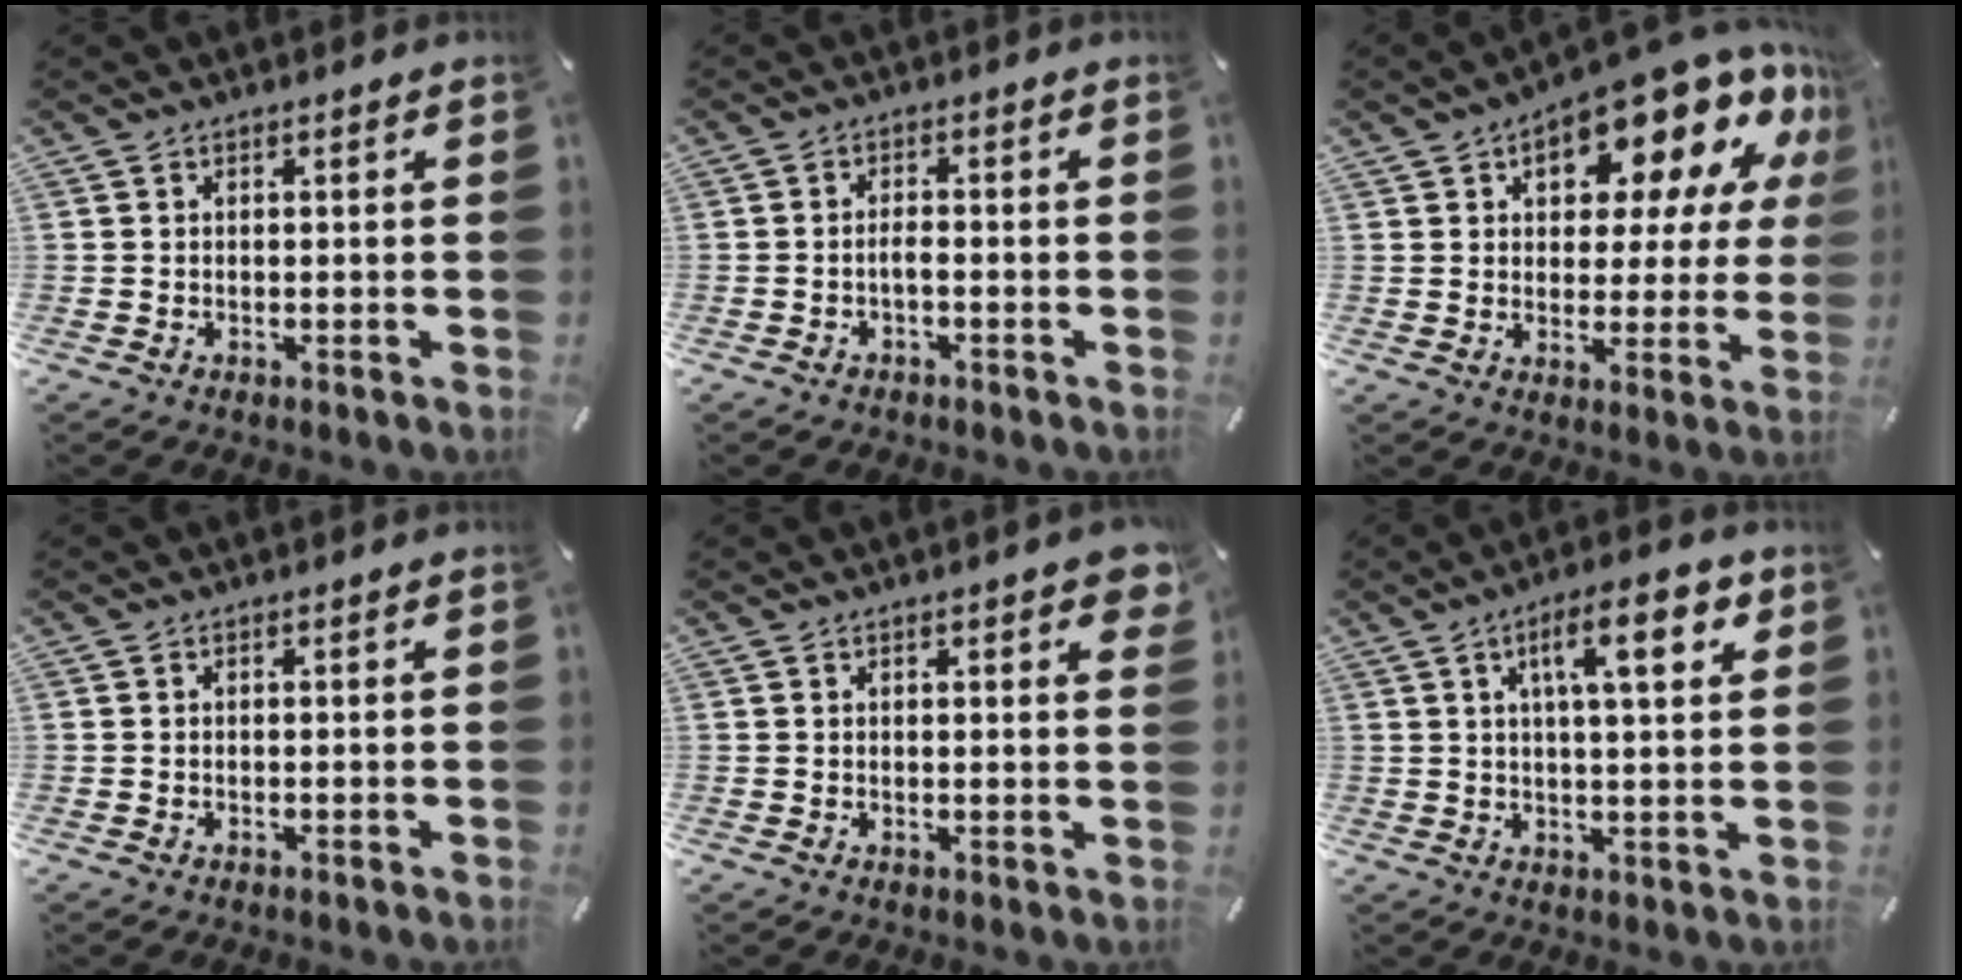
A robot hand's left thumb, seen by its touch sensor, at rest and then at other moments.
{"total": 2.2, "force": [-1.2, 0.9, 1.6], "torque": [-0.028, 0.006, -0.022]}
{"total": 17.5, "force": [11.7, 7.7, 10.5], "torque": [-0.144, -0.097, 0.194]}
{"total": 0.0}
{"total": 3.5, "force": [1.8, 1.0, 2.8], "torque": [-0.035, -0.008, 0.027]}
{"total": 11.7, "force": [4.8, 3.3, 10.1], "torque": [-0.162, -0.006, 0.073]}